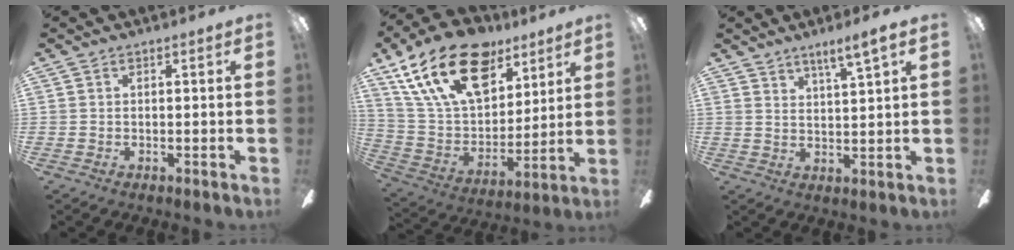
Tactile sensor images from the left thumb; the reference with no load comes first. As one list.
[{"total": 24.5, "force": [13.7, 13.9, 14.8], "torque": [-0.263, -0.068, 0.242]}, {"total": 4.5, "force": [3.8, 0.0, 2.4], "torque": [-0.039, -0.024, 0.063]}]